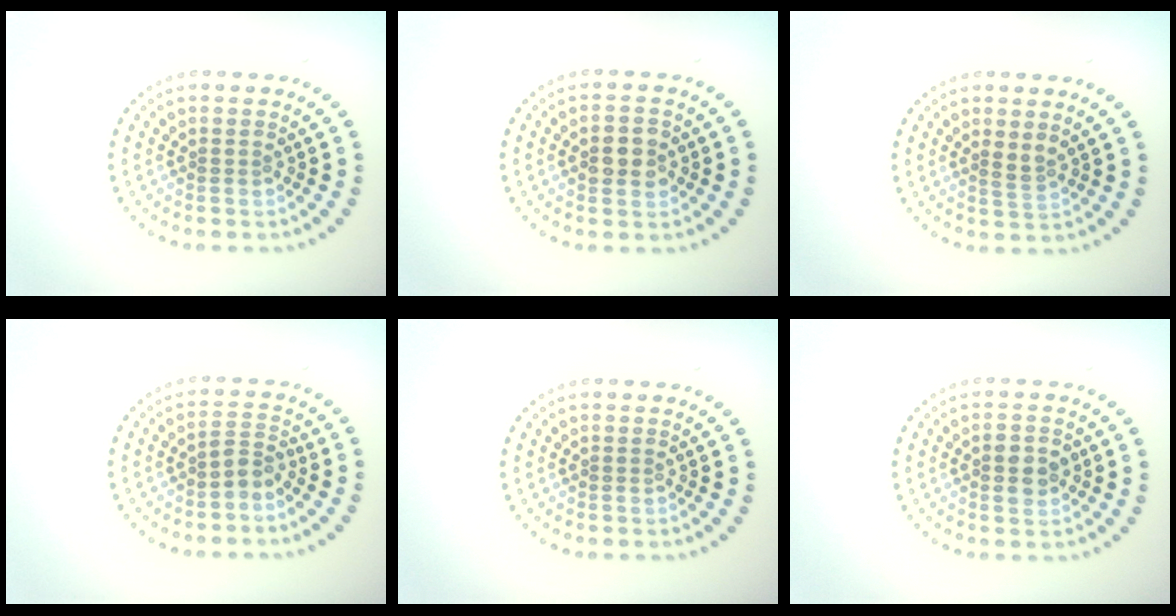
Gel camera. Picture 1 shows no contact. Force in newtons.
{"total": 2.8, "press": 2.8, "slide": 0.2}
{"total": 1.3, "press": 1.0, "slide": 0.8}
{"total": 1.7, "press": 1.3, "slide": 1.1}
{"total": 0.0}
{"total": 2.7, "press": 2.7, "slide": 0.0}